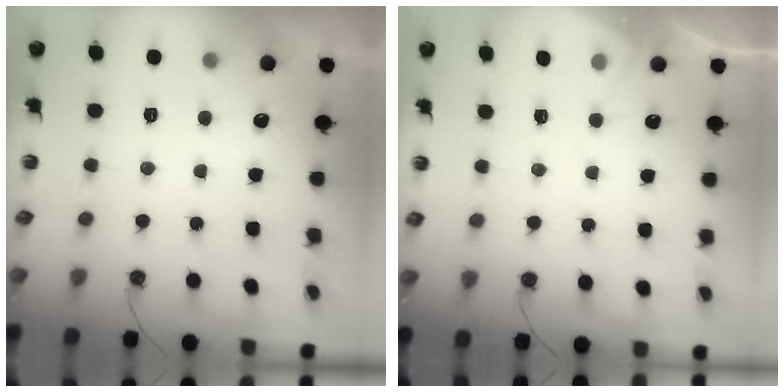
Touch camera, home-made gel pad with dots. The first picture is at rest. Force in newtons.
{"total": 3.5, "press": 3.5, "slide": 0.5}